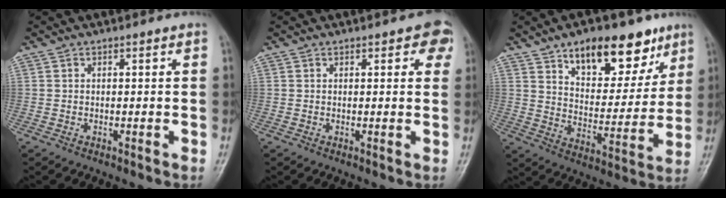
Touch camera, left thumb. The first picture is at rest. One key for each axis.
{"total": 3.9, "fx": 1.9, "fy": 1.9, "fz": 2.8, "tx": -0.006, "ty": -0.002, "tz": 0.013}
{"total": 17.3, "fx": 10.5, "fy": 8.7, "fz": 10.6, "tx": -0.095, "ty": -0.051, "tz": 0.164}